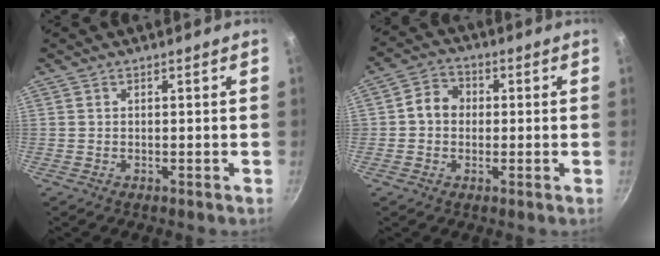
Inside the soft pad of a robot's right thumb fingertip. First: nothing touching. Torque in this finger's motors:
{"motor_torque": [-0.95, 1.57, 1.25, 0.40, 0.11]}